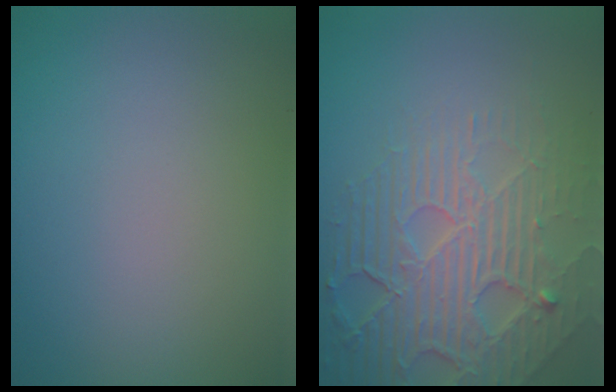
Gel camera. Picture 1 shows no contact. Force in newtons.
{"total": 7.6, "press": 5.4, "slide": 5.4}